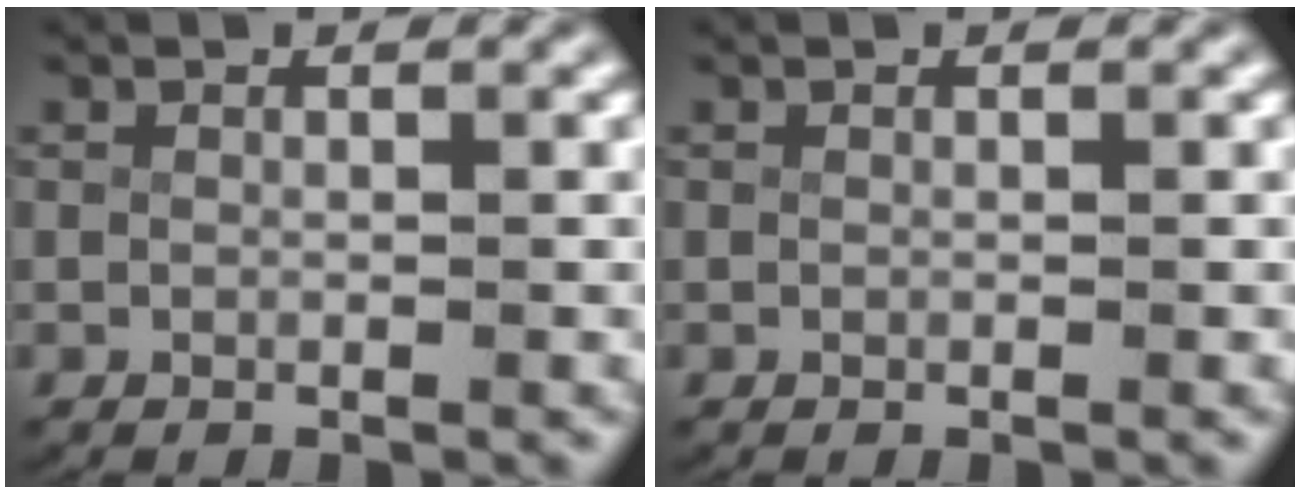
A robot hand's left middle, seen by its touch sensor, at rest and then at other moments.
{"total": 0.0}